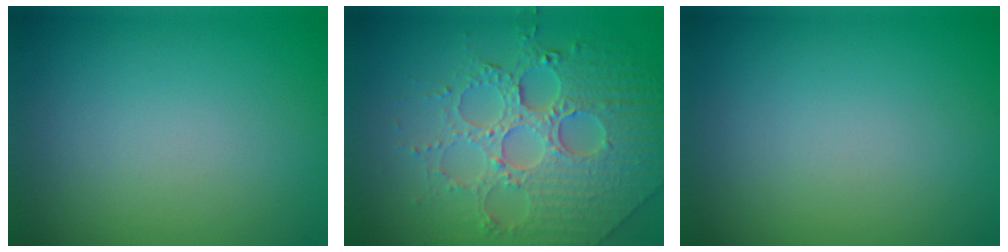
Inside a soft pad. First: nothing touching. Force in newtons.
{"total": 8.2, "press": 6.0, "slide": 5.7}
{"total": 0.0}